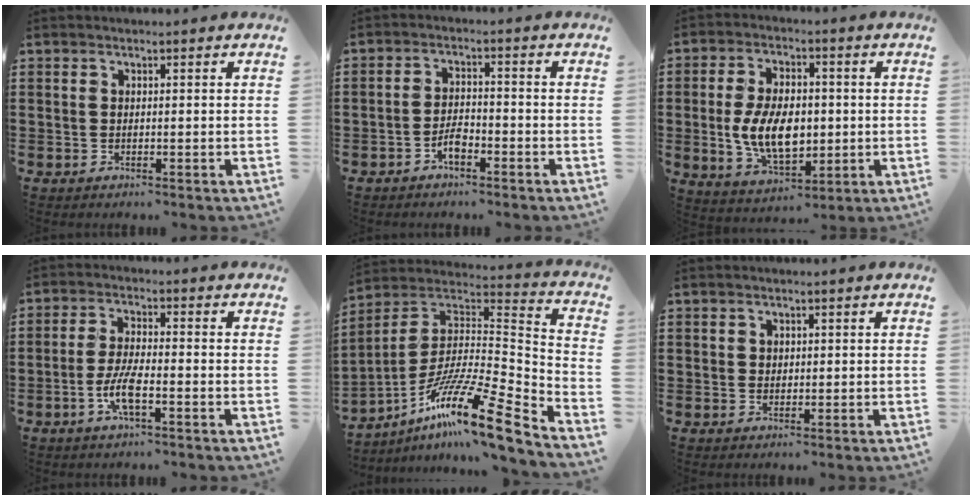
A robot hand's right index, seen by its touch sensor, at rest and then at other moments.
{"total": 3.2, "force": [-2.1, 1.2, 2.1], "torque": [-0.049, 0.001, -0.042]}
{"total": 10.0, "force": [-0.8, 6.0, 8.0], "torque": [-0.169, 0.004, -0.019]}
{"total": 5.3, "force": [-2.2, 1.1, 4.7], "torque": [-0.107, -0.010, -0.045]}
{"total": 16.3, "force": [-10.4, 2.4, 12.3], "torque": [-0.226, 0.007, -0.192]}
{"total": 2.5, "force": [0.7, 2.3, 0.7], "torque": [-0.023, 0.011, 0.010]}